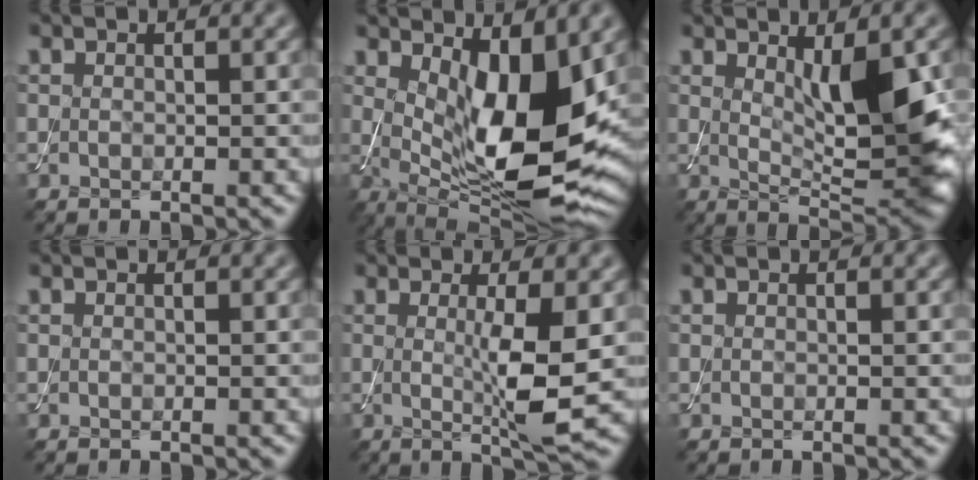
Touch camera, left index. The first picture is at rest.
{"total": 11.0, "force": [1.3, 4.2, 10.1], "torque": [-0.164, -0.019, 0.028]}
{"total": 6.6, "force": [1.2, 1.8, 6.2], "torque": [-0.097, -0.011, 0.024]}
{"total": 0.0}
{"total": 4.7, "force": [0.0, 0.6, 4.7], "torque": [-0.083, -0.013, 0.002]}
{"total": 0.0}